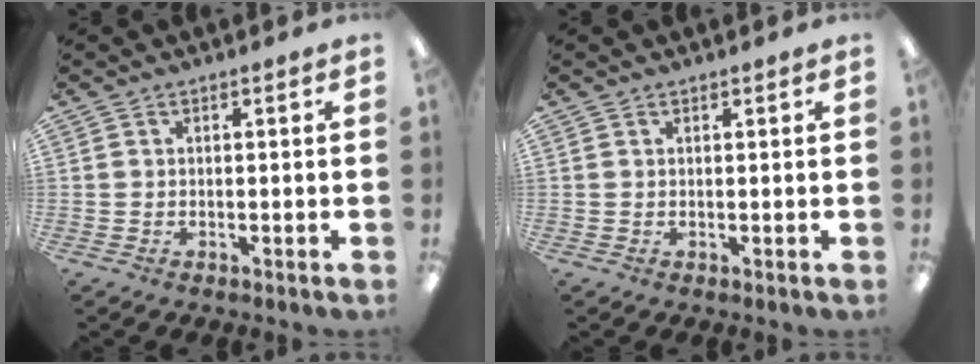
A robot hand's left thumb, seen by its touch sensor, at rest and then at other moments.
{"total": 0.6, "force": [0.6, 0.1, 0.0], "torque": [0.000, 0.001, 0.011]}